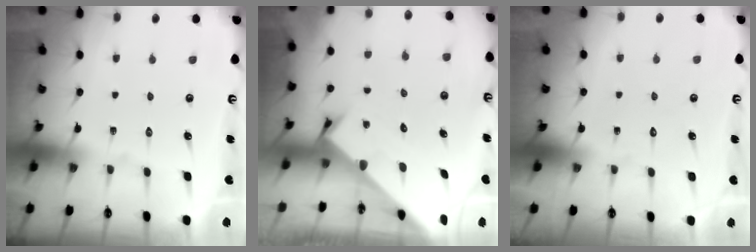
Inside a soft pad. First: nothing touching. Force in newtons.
{"total": 2.6, "press": 2.6, "slide": 0.3}
{"total": 1.7, "press": 1.7, "slide": 0.1}